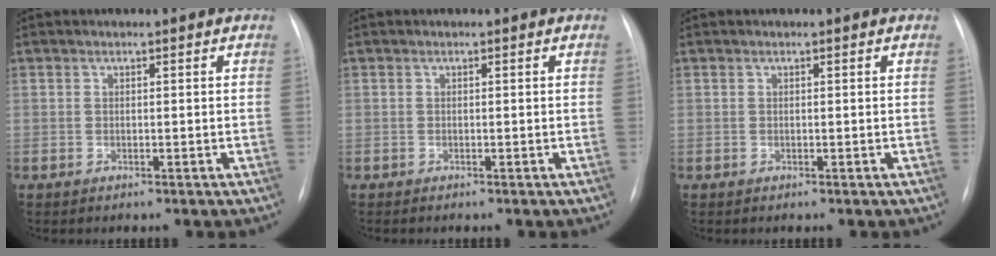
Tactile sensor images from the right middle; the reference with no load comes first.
{"total": 0.0}
{"total": 0.0}